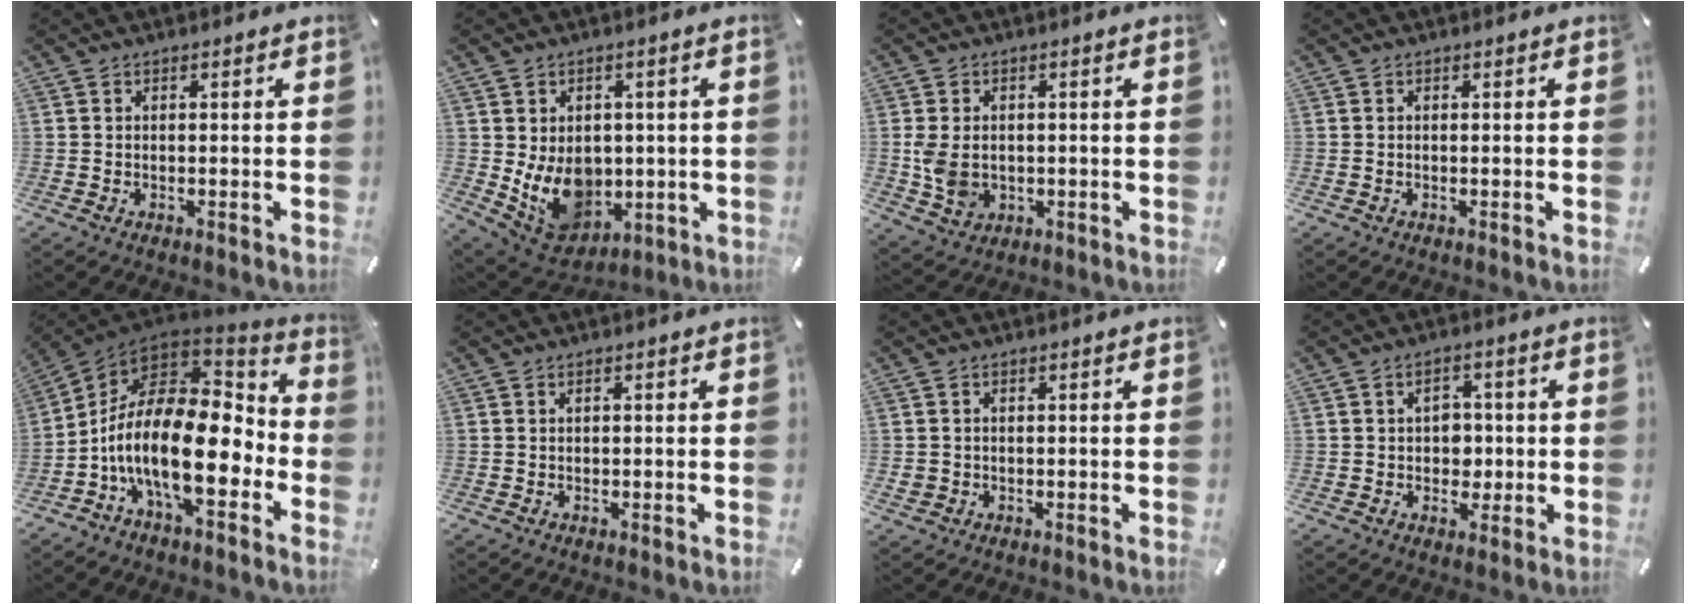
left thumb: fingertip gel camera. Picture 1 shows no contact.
{"total": 11.3, "force": [-0.3, 9.7, 5.7], "torque": [-0.107, -0.015, 0.005]}
{"total": 6.5, "force": [-0.3, 5.1, 4.0], "torque": [-0.075, -0.002, -0.005]}
{"total": 0.0}
{"total": 20.3, "force": [-4.6, 9.1, 17.5], "torque": [-0.350, -0.023, -0.085]}
{"total": 0.7, "force": [0.2, 0.4, 0.6], "torque": [-0.012, 0.005, 0.001]}
{"total": 2.0, "force": [-0.2, 1.9, 0.5], "torque": [-0.011, 0.005, -0.007]}
{"total": 5.8, "force": [0.1, 4.9, 3.1], "torque": [-0.033, 0.001, -0.004]}